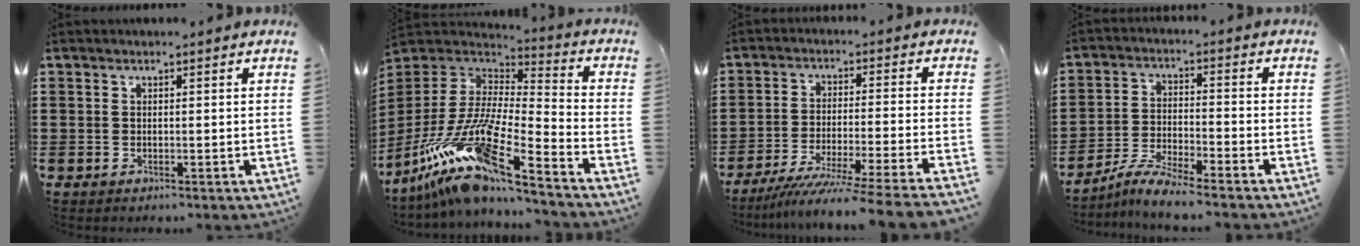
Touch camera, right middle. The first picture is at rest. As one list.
[{"total": 15.2, "force": [-10.4, 2.2, 10.9], "torque": [-0.249, -0.015, -0.208]}, {"total": 8.0, "force": [-6.9, -1.2, 3.8], "torque": [-0.066, -0.019, -0.137]}, {"total": 5.6, "force": [-5.2, -0.2, 2.1], "torque": [-0.050, -0.012, -0.102]}]